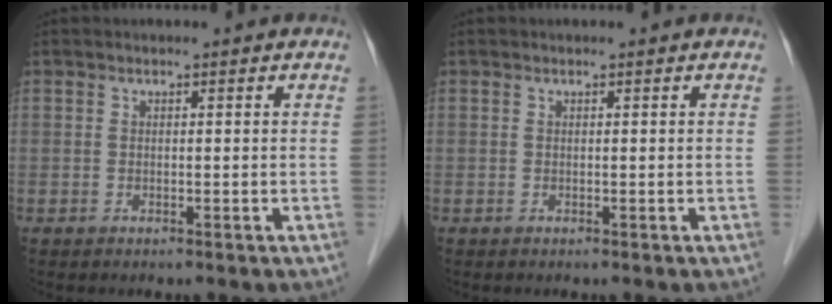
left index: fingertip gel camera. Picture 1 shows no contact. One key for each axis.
{"total": 0.0}